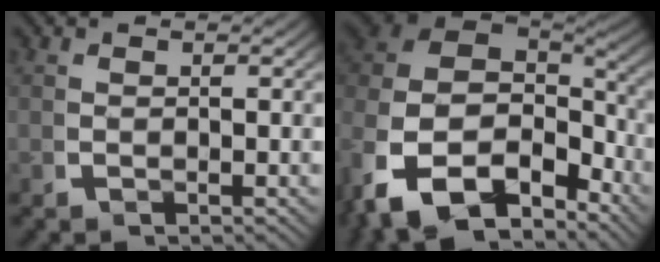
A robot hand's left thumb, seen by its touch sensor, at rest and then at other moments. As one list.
[{"total": 13.5, "force": [-2.5, 9.2, 9.5], "torque": [-0.245, -0.054, -0.016]}]